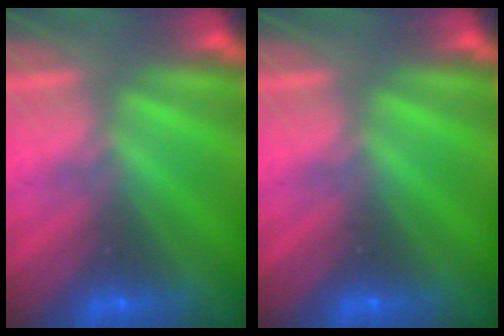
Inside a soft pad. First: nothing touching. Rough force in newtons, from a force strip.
{"total": 0.0}